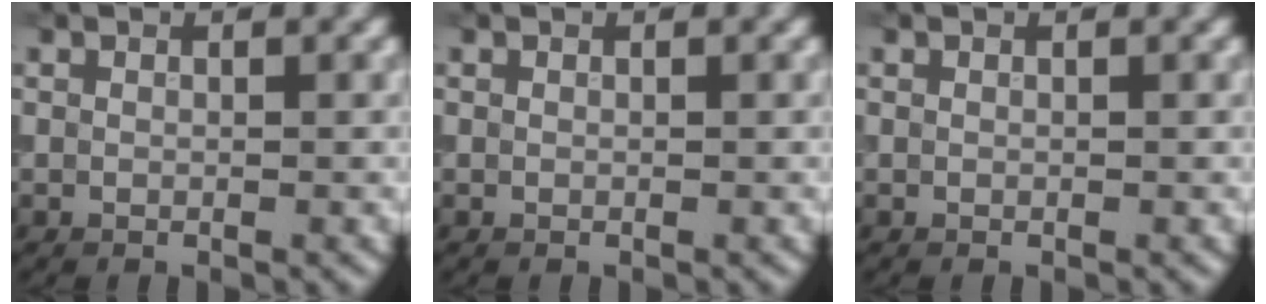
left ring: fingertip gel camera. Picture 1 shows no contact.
{"total": 0.0}
{"total": 0.0}